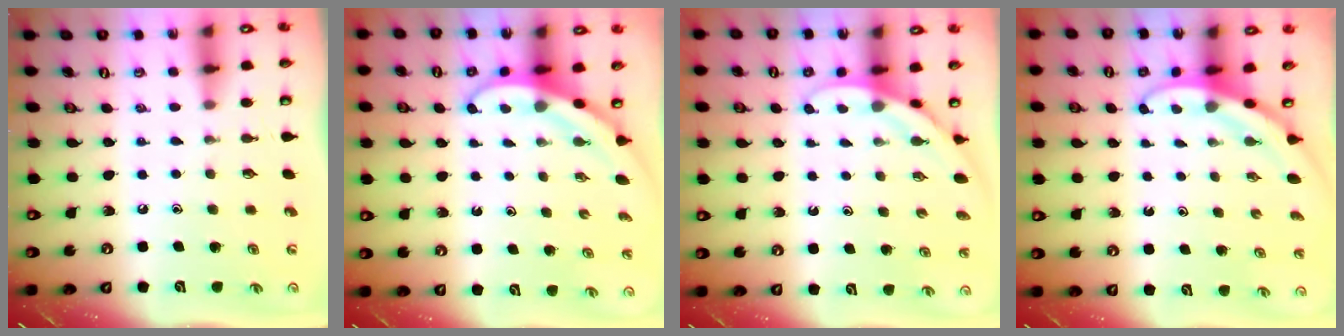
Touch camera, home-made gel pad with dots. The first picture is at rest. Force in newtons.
{"total": 3.6, "press": 3.6, "slide": 0.1}
{"total": 5.0, "press": 5.0, "slide": 0.4}
{"total": 3.0, "press": 3.0, "slide": 0.1}